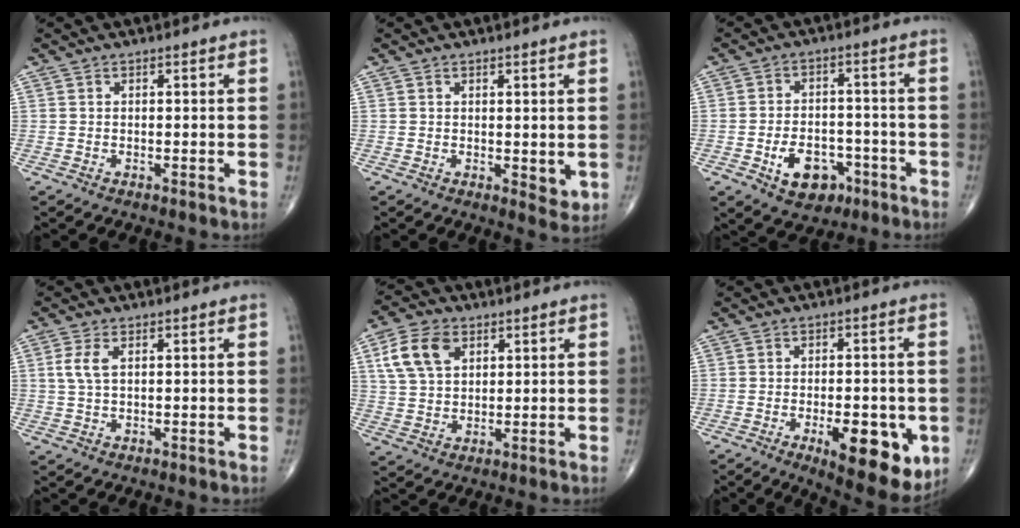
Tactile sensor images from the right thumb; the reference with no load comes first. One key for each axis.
{"total": 2.9, "fx": 0.4, "fy": 1.5, "fz": 2.5, "tx": -0.029, "ty": -0.011, "tz": 0.009}
{"total": 9.3, "fx": -4.0, "fy": 6.3, "fz": 5.5, "tx": -0.062, "ty": 0.029, "tz": -0.054}
{"total": 3.6, "fx": 1.0, "fy": 1.6, "fz": 3.1, "tx": -0.075, "ty": 0.005, "tz": 0.022}
{"total": 9.4, "fx": 3.7, "fy": 6.1, "fz": 6.2, "tx": -0.110, "ty": -0.001, "tz": 0.072}
{"total": 13.8, "fx": -4.7, "fy": 5.6, "fz": 11.7, "tx": -0.139, "ty": -0.008, "tz": -0.053}